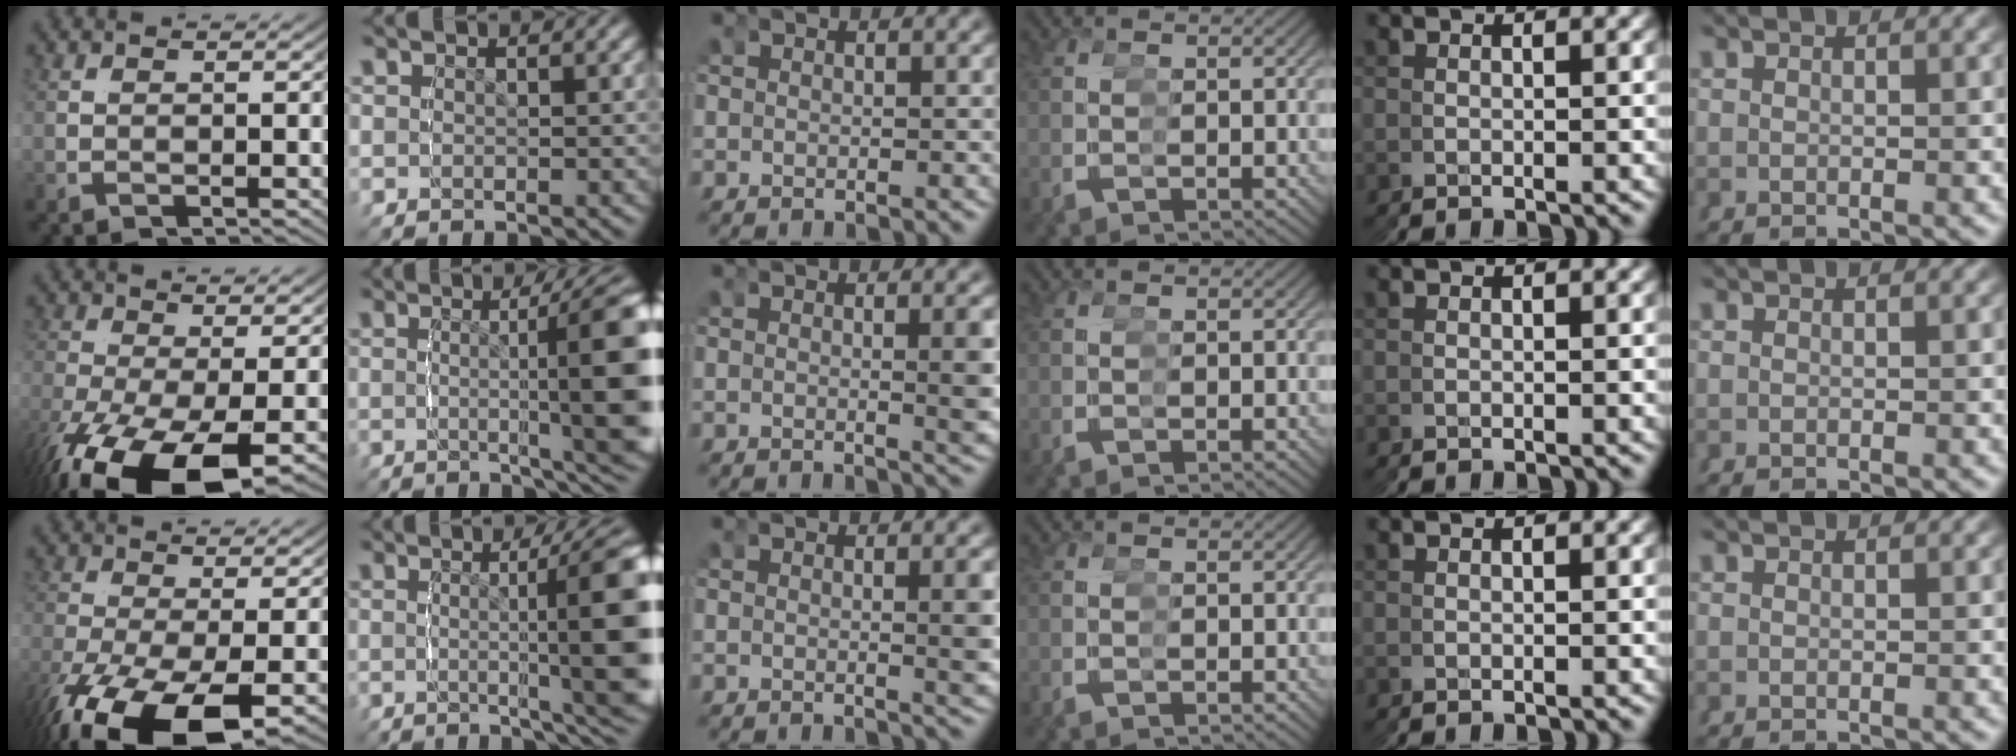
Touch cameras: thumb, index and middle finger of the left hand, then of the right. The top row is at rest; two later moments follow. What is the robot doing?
{"motion": "grasp_and_lifting", "object": "legos"}